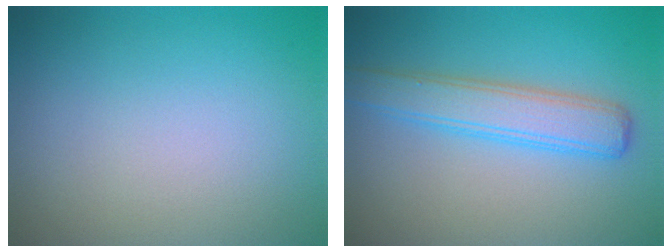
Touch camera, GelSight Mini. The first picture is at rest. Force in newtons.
{"total": 4.2, "press": 4.2, "slide": 0.0}